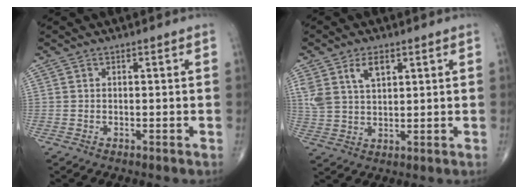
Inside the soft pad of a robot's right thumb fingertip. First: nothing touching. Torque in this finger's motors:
{"motor_torque": [-0.03, -0.05, 0.54, 0.60, 0.03]}